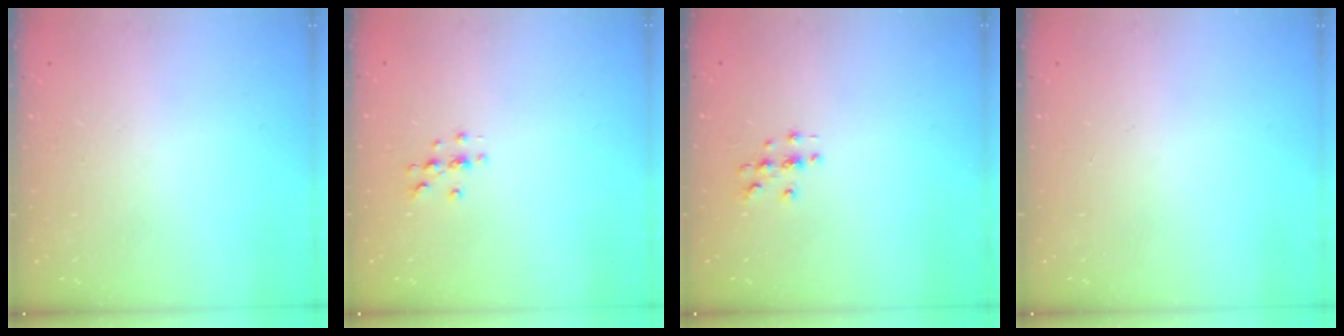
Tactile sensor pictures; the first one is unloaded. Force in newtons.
{"total": 4.2, "press": 4.2, "slide": 0.5}
{"total": 2.9, "press": 2.9, "slide": 0.3}
{"total": 0.0}